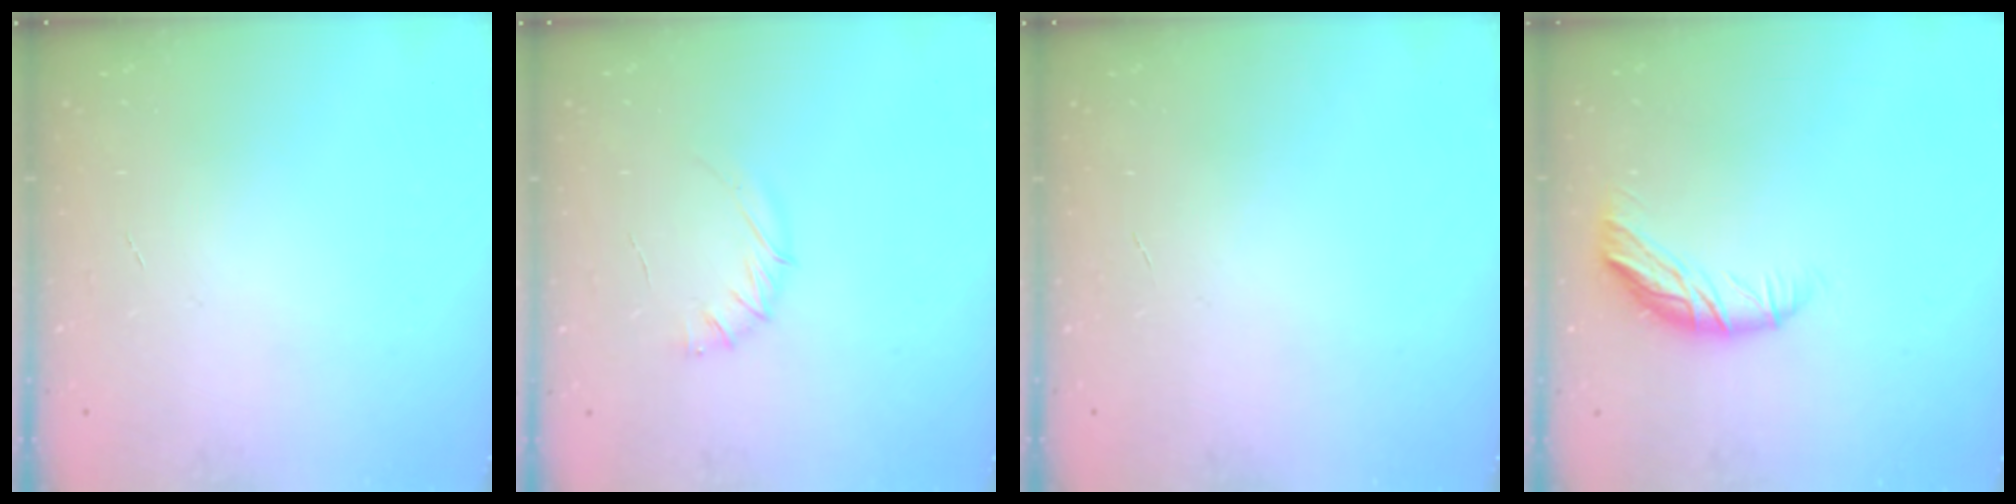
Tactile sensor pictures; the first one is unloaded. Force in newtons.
{"total": 3.9, "press": 3.8, "slide": 1.1}
{"total": 0.0}
{"total": 10.3, "press": 10.2, "slide": 1.7}